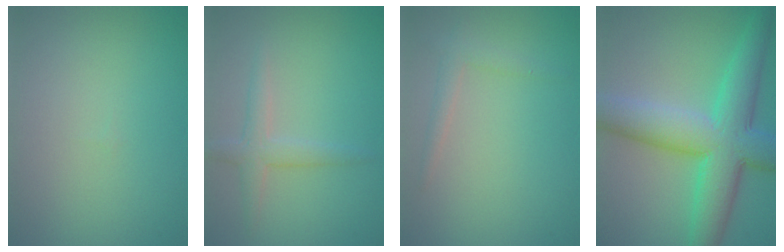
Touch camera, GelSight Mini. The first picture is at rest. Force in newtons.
{"total": 2.1, "press": 2.1, "slide": 0.1}
{"total": 1.5, "press": 1.4, "slide": 0.1}
{"total": 9.6, "press": 9.6, "slide": 0.3}